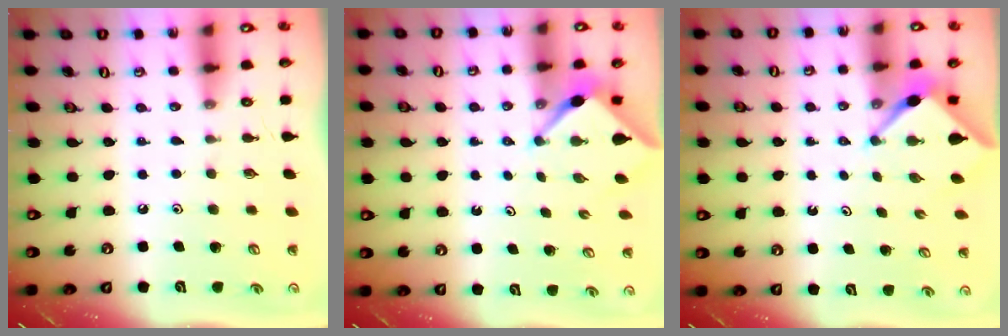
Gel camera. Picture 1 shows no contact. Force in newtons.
{"total": 3.8, "press": 3.8, "slide": 0.2}
{"total": 4.0, "press": 3.9, "slide": 0.4}